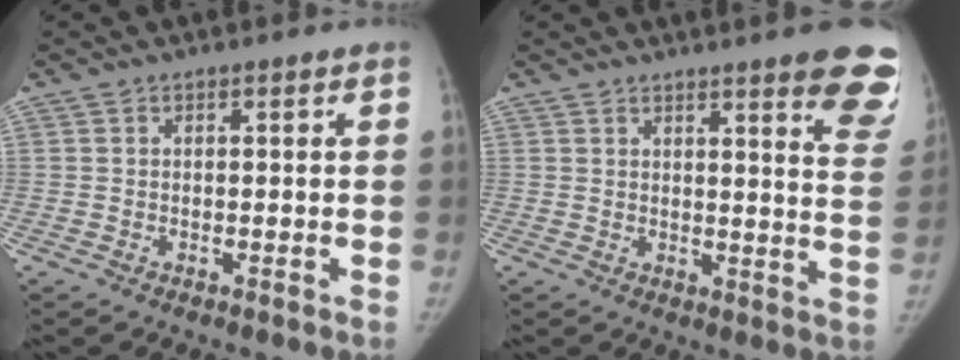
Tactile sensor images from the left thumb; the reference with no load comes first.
{"total": 13.2, "force": [8.9, 2.3, 9.6], "torque": [-0.084, -0.047, 0.089]}